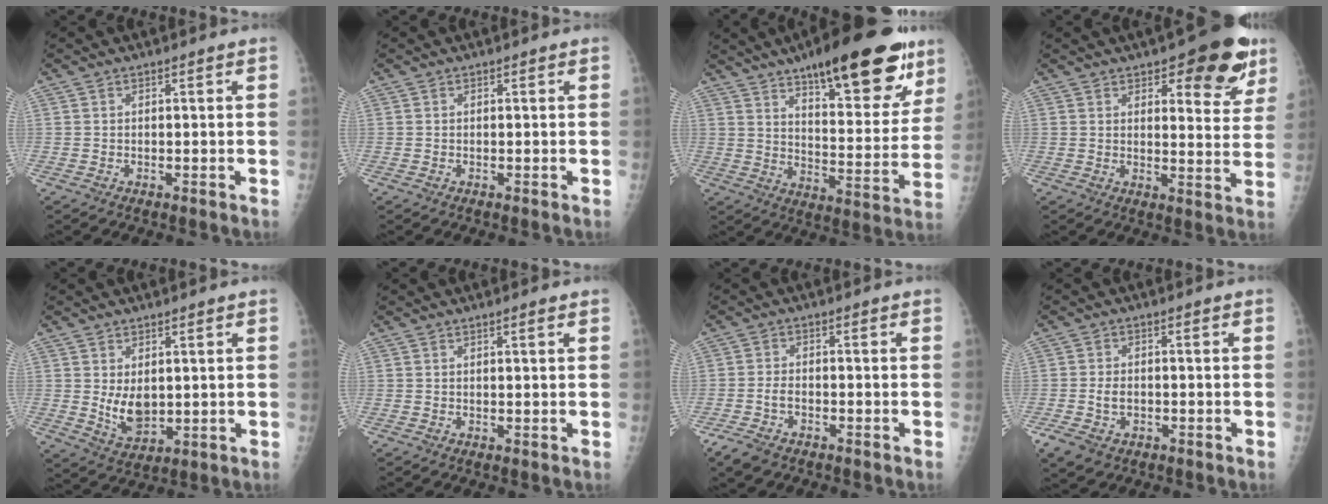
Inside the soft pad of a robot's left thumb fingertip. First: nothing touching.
{"total": 0.0}
{"total": 25.5, "force": [15.8, 8.4, 18.2], "torque": [-0.217, -0.053, 0.230]}
{"total": 13.3, "force": [7.6, 5.4, 9.5], "torque": [-0.068, -0.034, 0.094]}
{"total": 6.2, "force": [1.0, 4.0, 4.6], "torque": [-0.063, -0.020, 0.033]}
{"total": 0.9, "force": [0.5, 0.1, 0.7], "torque": [-0.010, 0.000, 0.007]}
{"total": 5.3, "force": [-3.4, 2.8, 2.9], "torque": [-0.073, 0.010, -0.060]}
{"total": 5.4, "force": [-1.8, 3.8, 3.4], "torque": [-0.069, 0.006, -0.024]}